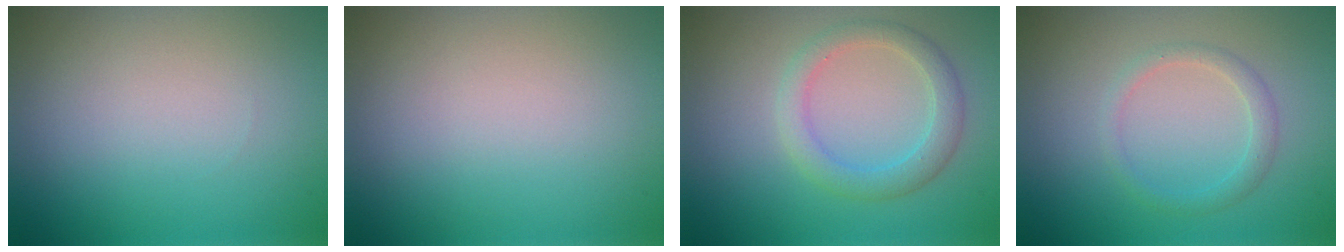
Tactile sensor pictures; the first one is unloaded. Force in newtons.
{"total": 0.0}
{"total": 3.0, "press": 2.9, "slide": 0.3}
{"total": 1.6, "press": 1.6, "slide": 0.1}